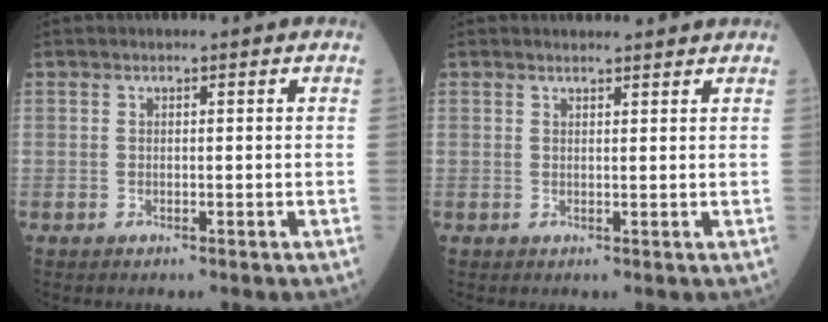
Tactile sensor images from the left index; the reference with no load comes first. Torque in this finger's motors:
{"motor_torque": [0.75, -1.26, -0.44, -0.01]}